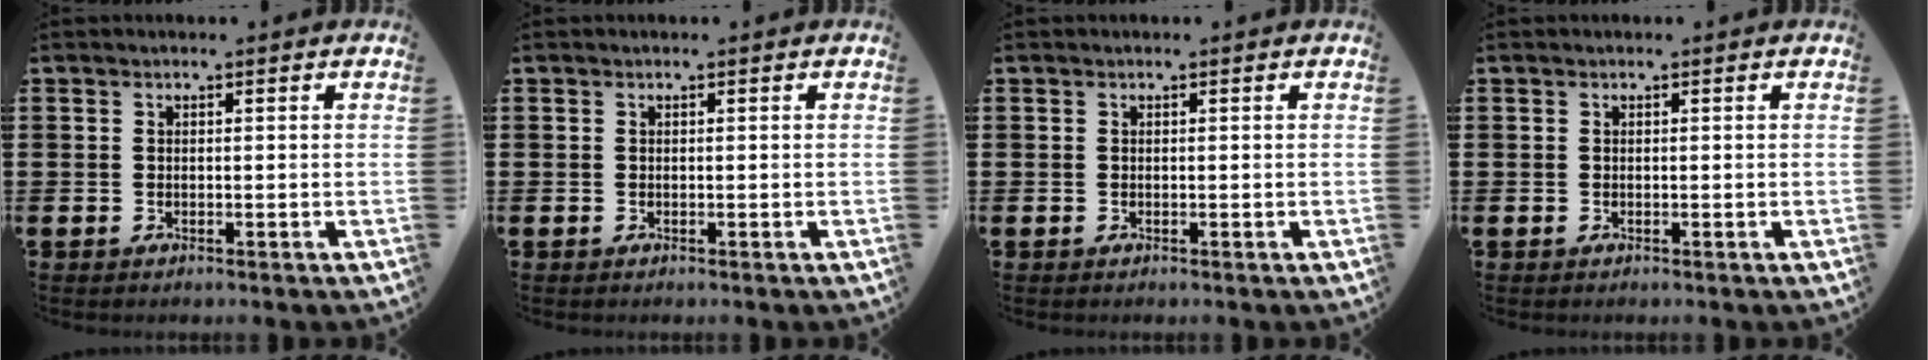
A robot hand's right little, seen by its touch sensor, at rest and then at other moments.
{"total": 0.0}
{"total": 0.0}
{"total": 0.0}